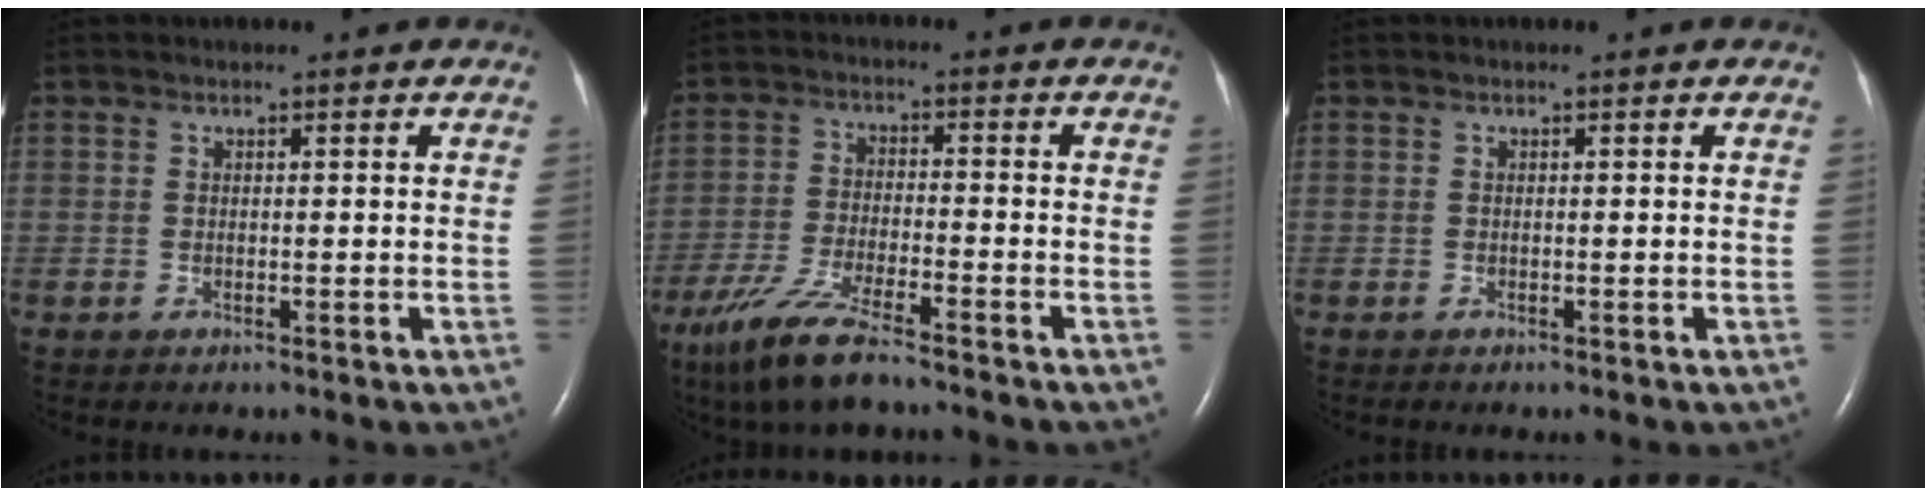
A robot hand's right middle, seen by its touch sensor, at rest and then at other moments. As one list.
[{"total": 9.2, "force": [-7.0, 1.1, 5.9], "torque": [-0.129, -0.027, -0.133]}, {"total": 0.0}]